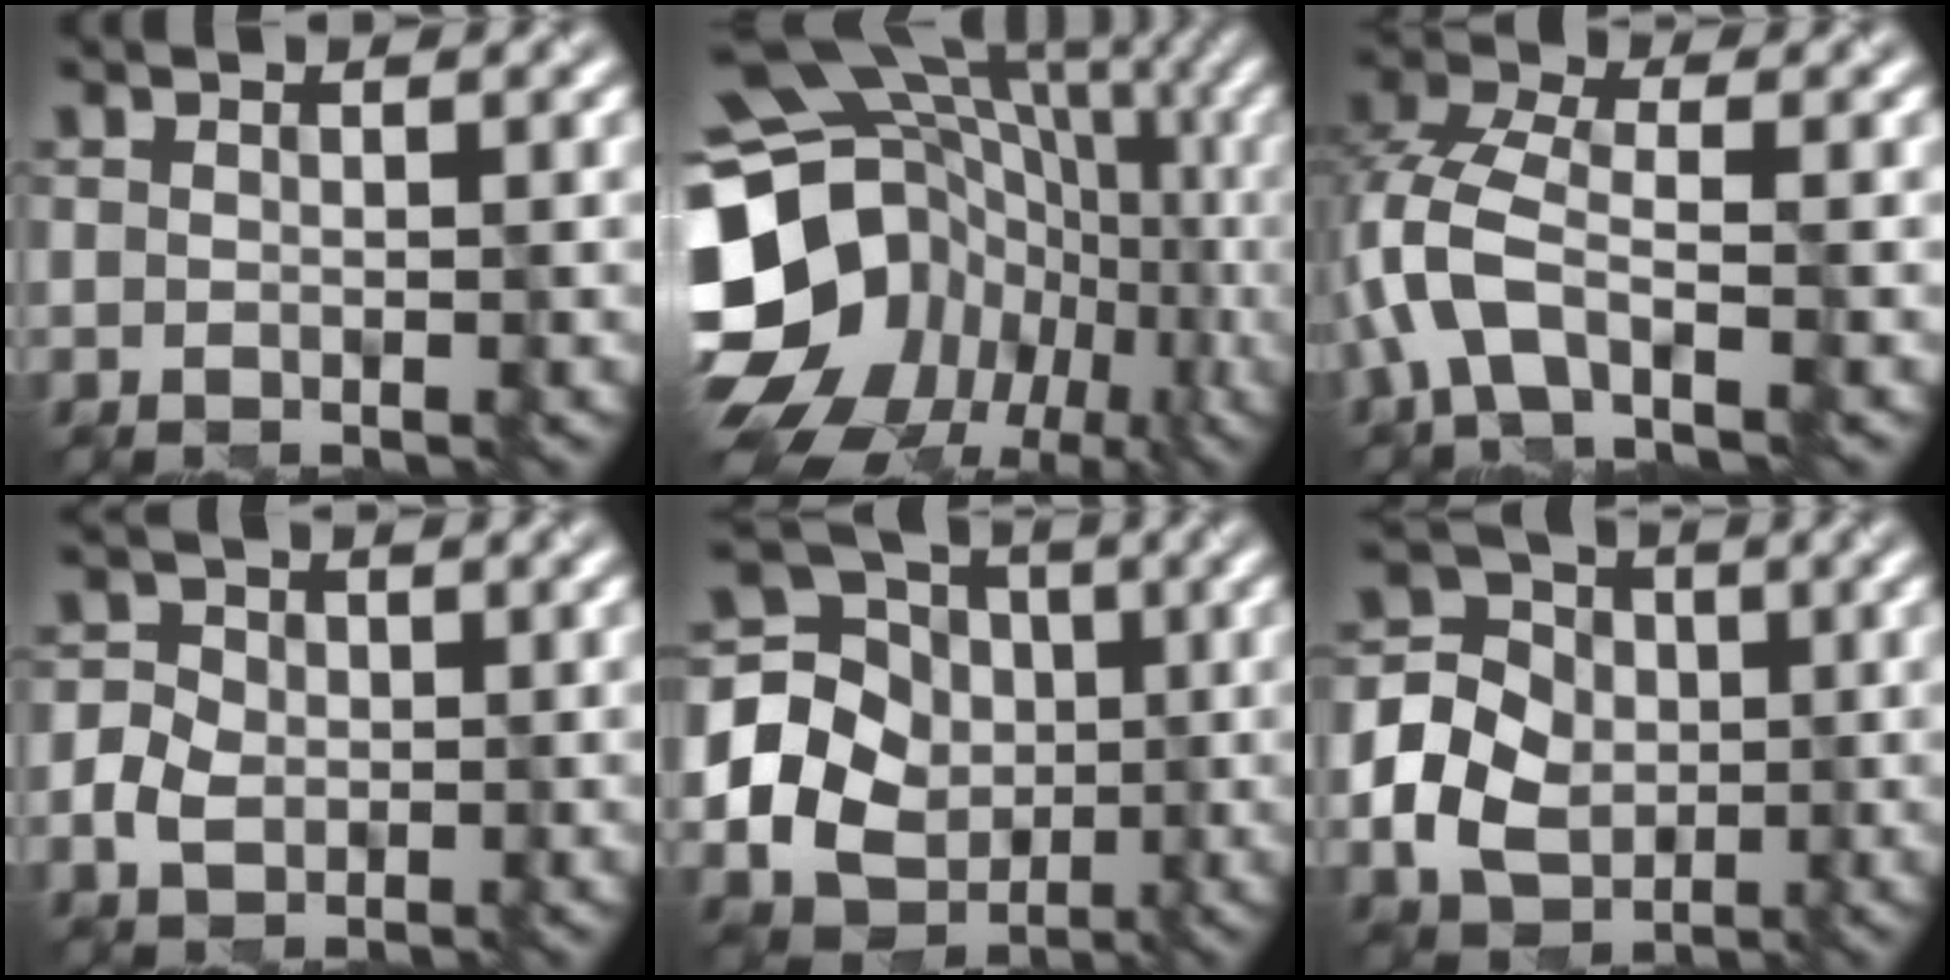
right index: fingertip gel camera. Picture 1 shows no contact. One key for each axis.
{"total": 20.1, "fx": -3.7, "fy": 16.7, "fz": 10.5, "tx": -0.183, "ty": -0.005, "tz": -0.058}
{"total": 5.7, "fx": -2.4, "fy": 2.6, "fz": 4.5, "tx": -0.107, "ty": 0.007, "tz": -0.057}
{"total": 3.3, "fx": -0.6, "fy": 2.9, "fz": 1.4, "tx": -0.026, "ty": 0.000, "tz": -0.011}
{"total": 15.4, "fx": -1.0, "fy": 14.5, "fz": 5.1, "tx": -0.142, "ty": 0.010, "tz": -0.037}
{"total": 6.6, "fx": -1.2, "fy": 5.6, "fz": 3.2, "tx": -0.063, "ty": 0.004, "tz": -0.031}